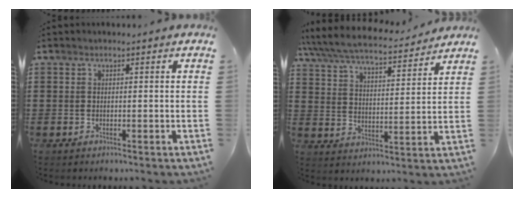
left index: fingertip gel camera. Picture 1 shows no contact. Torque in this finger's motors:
{"motor_torque": [1.15, -0.98, 0.85, 0.21]}